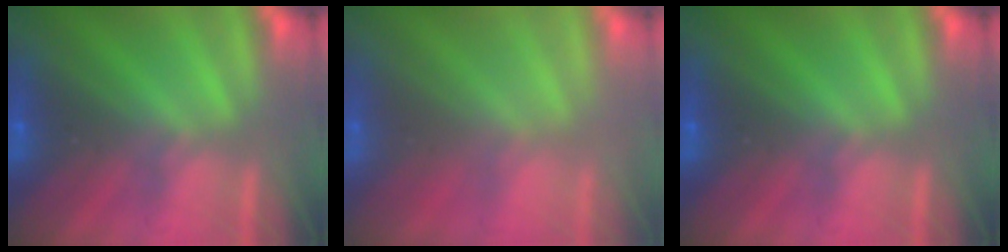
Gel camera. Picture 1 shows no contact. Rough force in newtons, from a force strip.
{"total": 2.7}
{"total": 0.0}